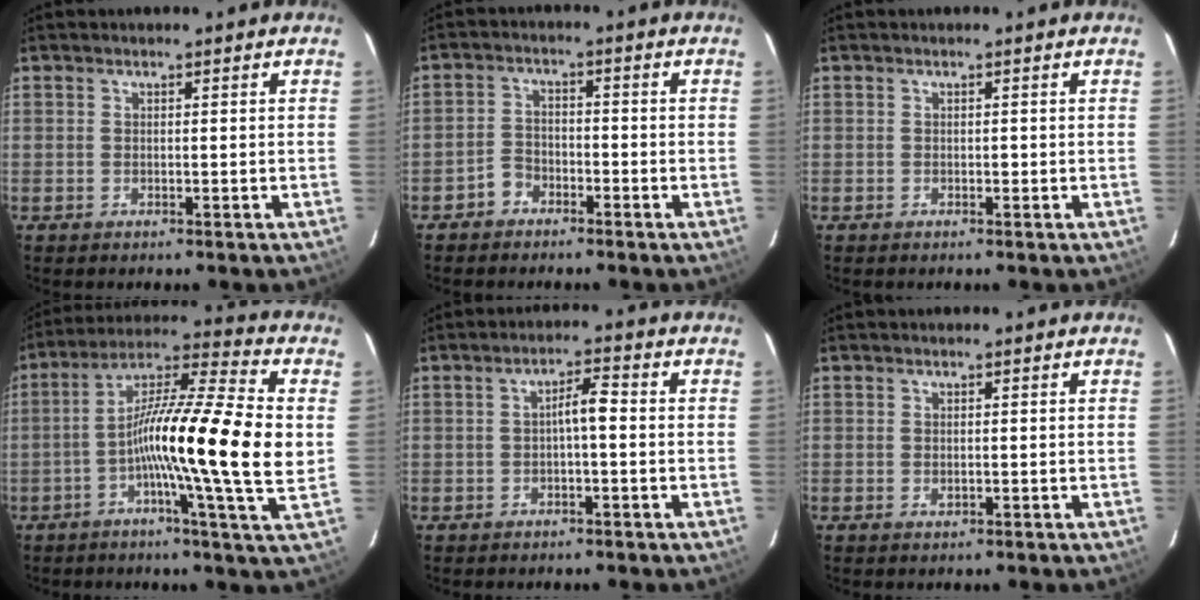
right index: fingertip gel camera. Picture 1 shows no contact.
{"total": 3.5, "force": [-2.3, 2.5, 1.0], "torque": [-0.022, 0.012, -0.046]}
{"total": 0.5, "force": [-0.2, 0.3, 0.4], "torque": [-0.006, 0.001, -0.005]}
{"total": 19.3, "force": [-1.6, 0.0, 19.2], "torque": [-0.319, 0.007, -0.043]}
{"total": 3.7, "force": [-0.2, 0.8, 3.6], "torque": [-0.063, 0.014, -0.002]}
{"total": 0.7, "force": [-0.2, 0.4, 0.6], "torque": [-0.013, -0.002, -0.001]}